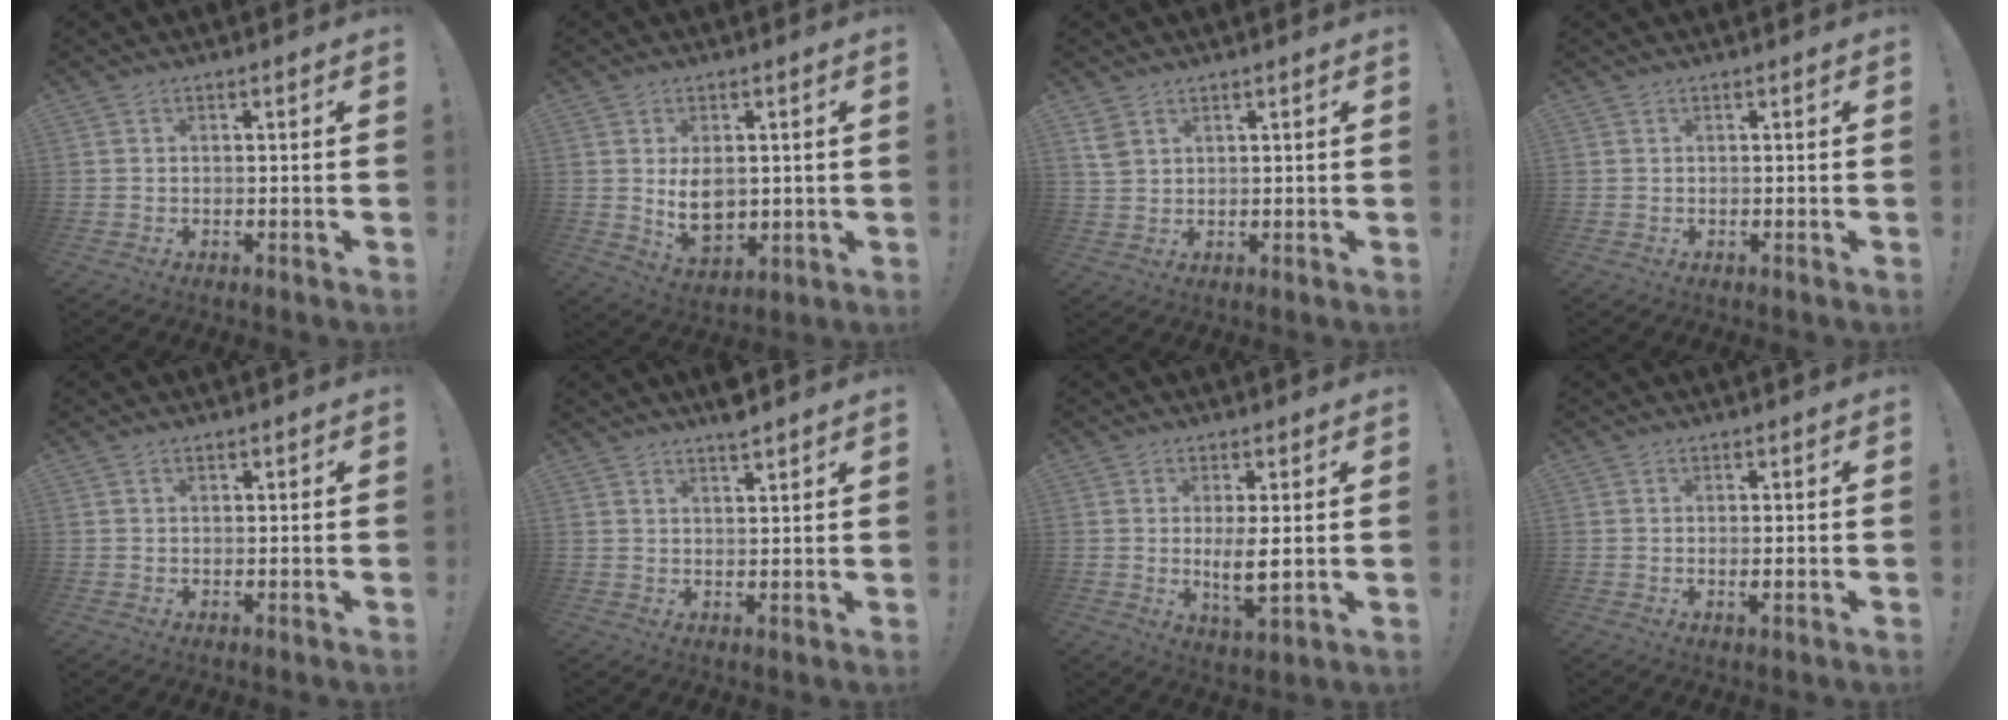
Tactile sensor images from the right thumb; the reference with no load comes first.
{"total": 8.0, "force": [0.8, 5.7, 5.6], "torque": [-0.088, -0.011, 0.017]}
{"total": 4.0, "force": [2.3, 2.7, 1.8], "torque": [-0.026, -0.007, 0.044]}
{"total": 0.0}
{"total": 0.7, "force": [0.6, 0.3, 0.1], "torque": [0.006, -0.002, 0.010]}
{"total": 4.0, "force": [3.4, 0.8, 1.8], "torque": [-0.019, -0.022, 0.059]}
{"total": 6.7, "force": [0.6, 1.8, 6.4], "torque": [-0.110, -0.018, 0.009]}
{"total": 1.7, "force": [0.2, 0.1, 1.7], "torque": [-0.029, -0.004, 0.003]}